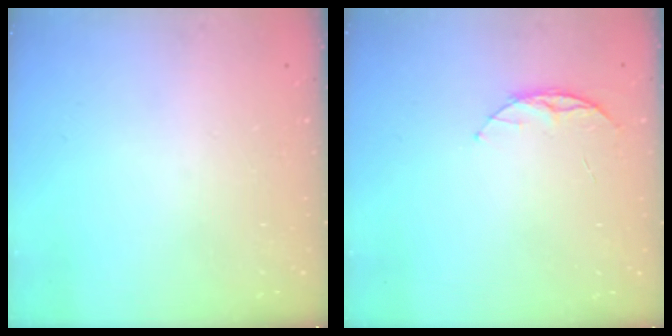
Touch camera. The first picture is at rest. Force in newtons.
{"total": 6.0, "press": 5.9, "slide": 0.6}